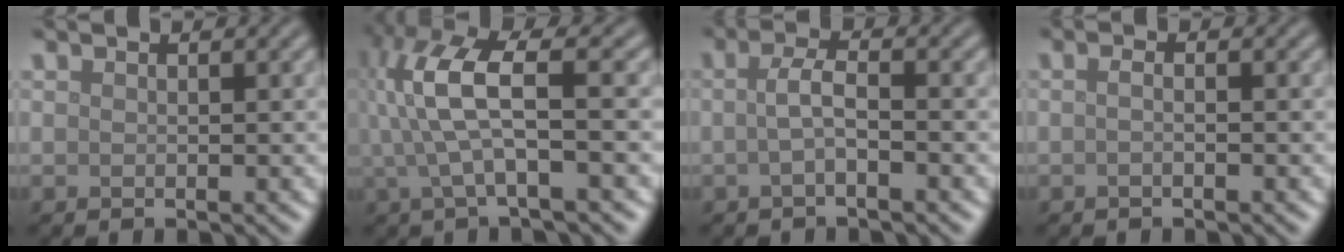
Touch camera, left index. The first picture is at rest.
{"total": 7.5, "force": [1.2, 2.0, 7.1], "torque": [-0.161, 0.013, 0.025]}
{"total": 2.1, "force": [-0.3, 0.5, 2.1], "torque": [-0.044, 0.003, -0.011]}
{"total": 1.1, "force": [-0.2, 0.4, 1.0], "torque": [-0.012, -0.005, -0.011]}